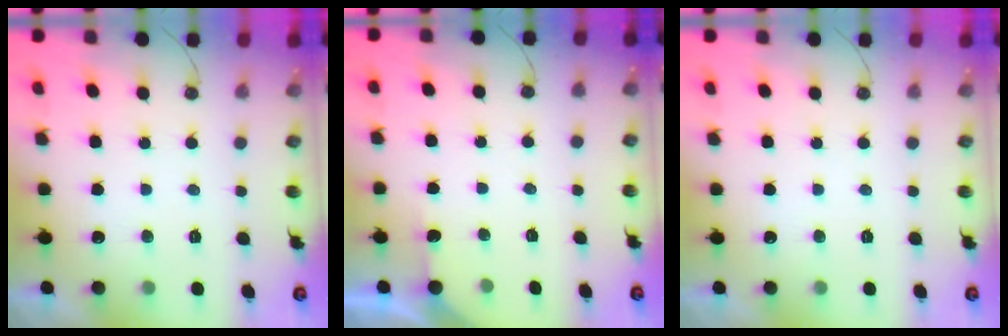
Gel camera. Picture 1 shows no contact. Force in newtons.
{"total": 2.5, "press": 2.5, "slide": 0.2}
{"total": 0.0}